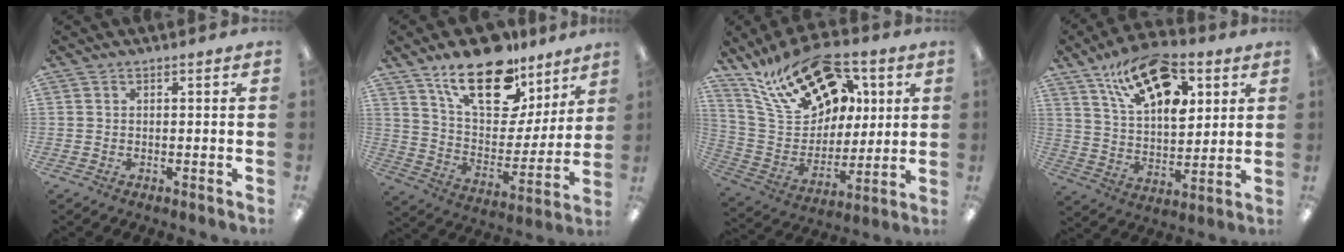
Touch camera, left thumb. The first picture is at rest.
{"total": 22.0, "force": [14.6, 10.6, 12.6], "torque": [-0.203, -0.082, 0.254]}
{"total": 22.2, "force": [13.8, 13.0, 11.6], "torque": [-0.207, -0.065, 0.252]}
{"total": 18.8, "force": [11.2, 9.7, 11.7], "torque": [-0.182, -0.046, 0.193]}